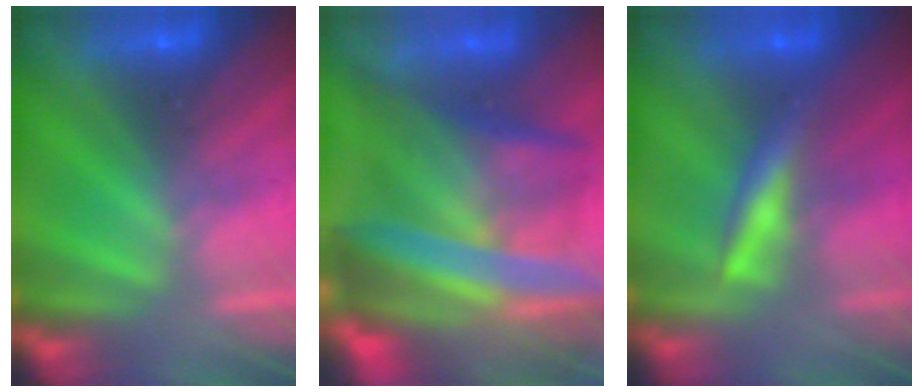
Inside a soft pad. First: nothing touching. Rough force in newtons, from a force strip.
{"total": 10.8}
{"total": 2.4}